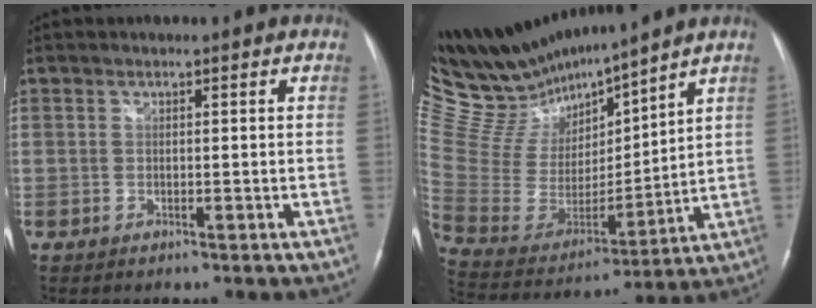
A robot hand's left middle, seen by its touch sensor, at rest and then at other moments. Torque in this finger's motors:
{"motor_torque": [-0.22, -0.81, -0.16, -0.07]}